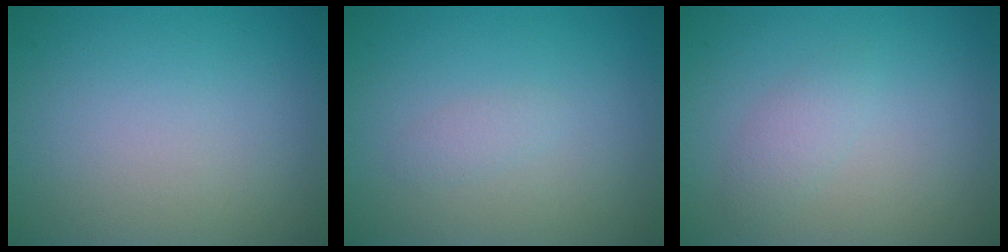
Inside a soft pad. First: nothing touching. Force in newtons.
{"total": 0.8, "press": 0.8, "slide": 0.1}
{"total": 1.4, "press": 1.4, "slide": 0.1}